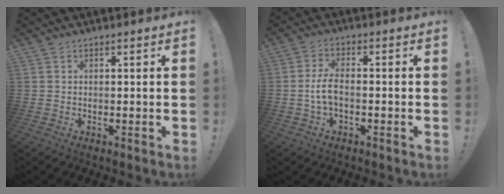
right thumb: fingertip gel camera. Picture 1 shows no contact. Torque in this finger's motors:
{"motor_torque": [0.09, 0.13, 0.40, -0.24, 0.21]}